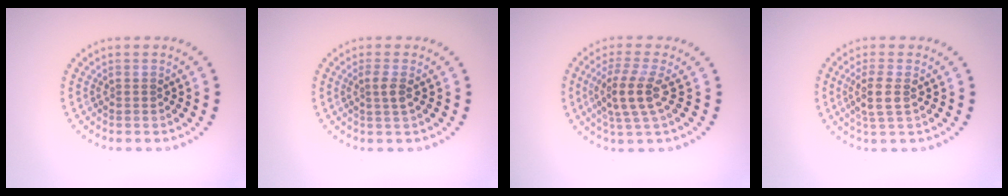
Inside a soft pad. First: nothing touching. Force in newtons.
{"total": 1.5, "press": 1.1, "slide": 1.0}
{"total": 3.4, "press": 2.7, "slide": 2.0}
{"total": 2.3, "press": 2.0, "slide": 1.1}